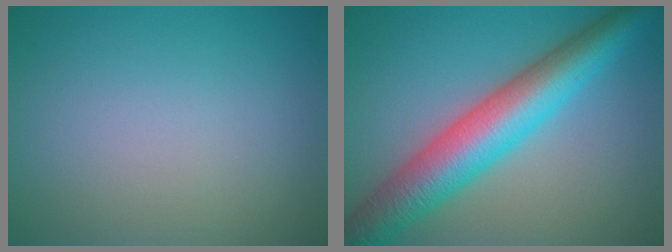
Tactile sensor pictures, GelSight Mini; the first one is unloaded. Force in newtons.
{"total": 8.8, "press": 8.8, "slide": 0.1}